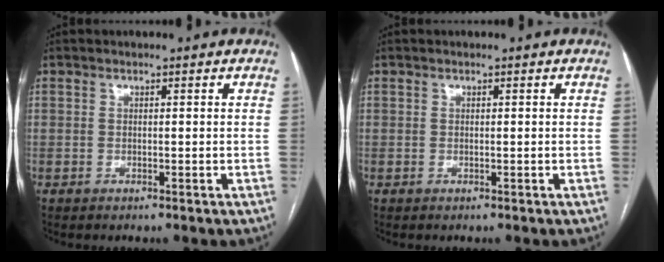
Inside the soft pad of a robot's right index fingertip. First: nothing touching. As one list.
[{"total": 0.0}]